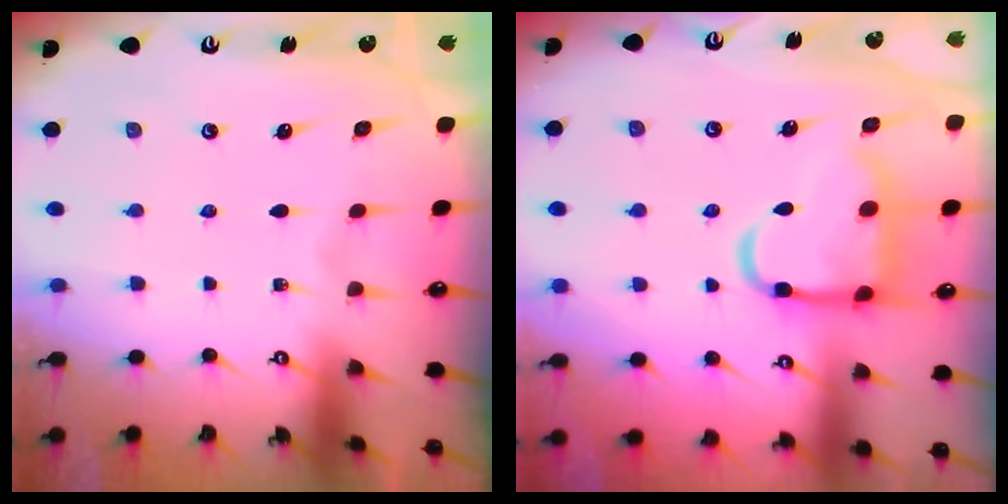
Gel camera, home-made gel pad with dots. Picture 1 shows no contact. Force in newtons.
{"total": 14.1, "press": 14.1, "slide": 1.6}